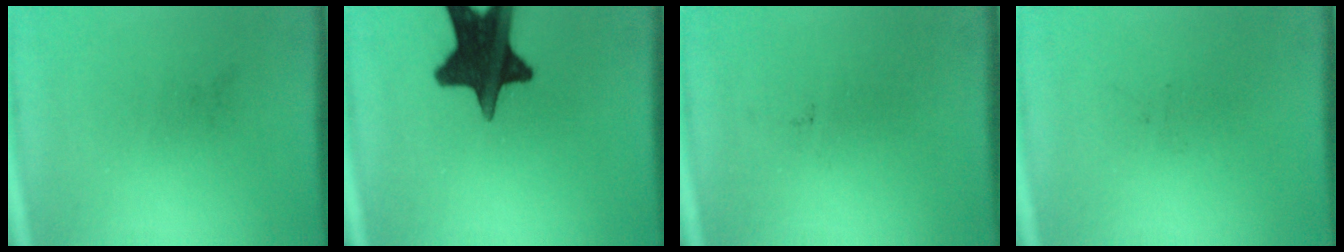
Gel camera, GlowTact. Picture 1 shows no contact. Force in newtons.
{"total": 16.1}
{"total": 0.0}
{"total": 0.0}